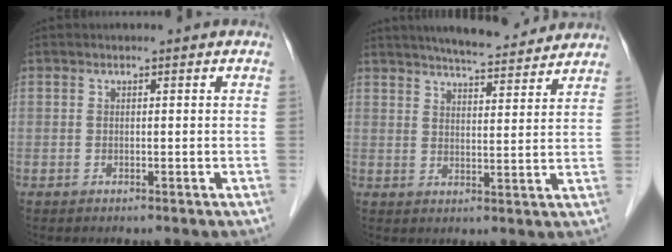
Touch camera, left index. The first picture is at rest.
{"total": 11.6, "force": [10.5, 1.5, 4.6], "torque": [-0.068, 0.010, 0.142]}